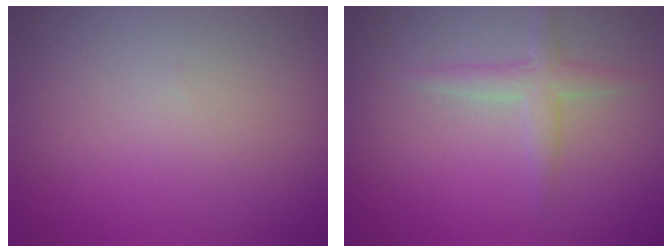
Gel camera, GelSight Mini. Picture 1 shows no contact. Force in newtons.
{"total": 1.9, "press": 1.9, "slide": 0.1}